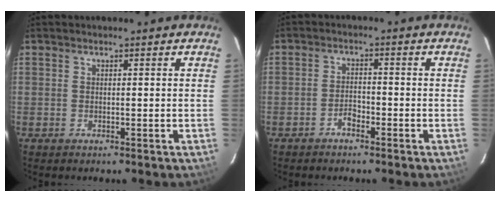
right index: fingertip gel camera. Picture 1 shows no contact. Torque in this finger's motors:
{"motor_torque": [-0.17, -0.03, -0.03, 0.00]}